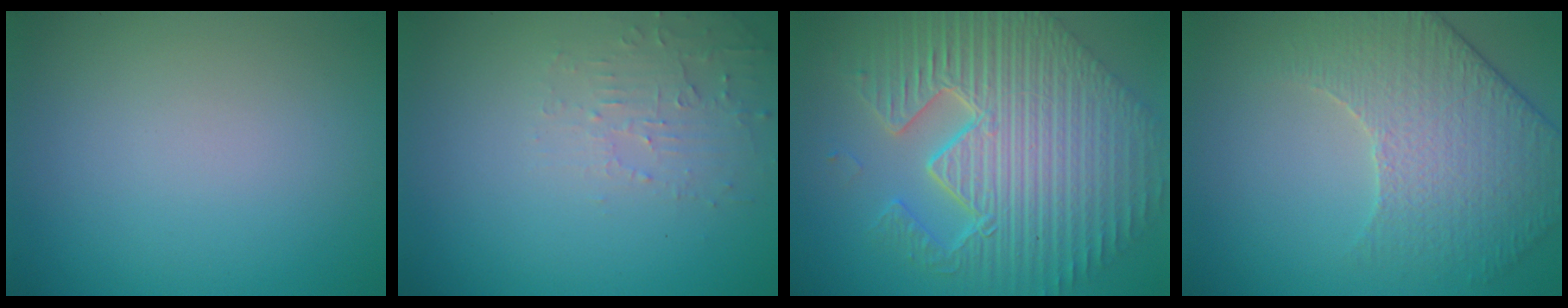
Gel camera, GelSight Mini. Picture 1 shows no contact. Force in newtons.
{"total": 2.4, "press": 2.3, "slide": 0.6}
{"total": 12.1, "press": 8.1, "slide": 9.0}
{"total": 4.3, "press": 4.2, "slide": 0.9}